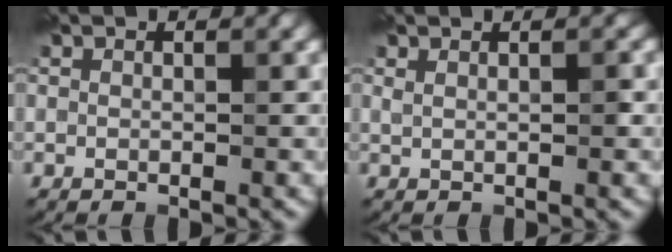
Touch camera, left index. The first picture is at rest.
{"total": 0.7, "force": [0.2, 0.0, 0.7], "torque": [-0.021, 0.001, 0.009]}